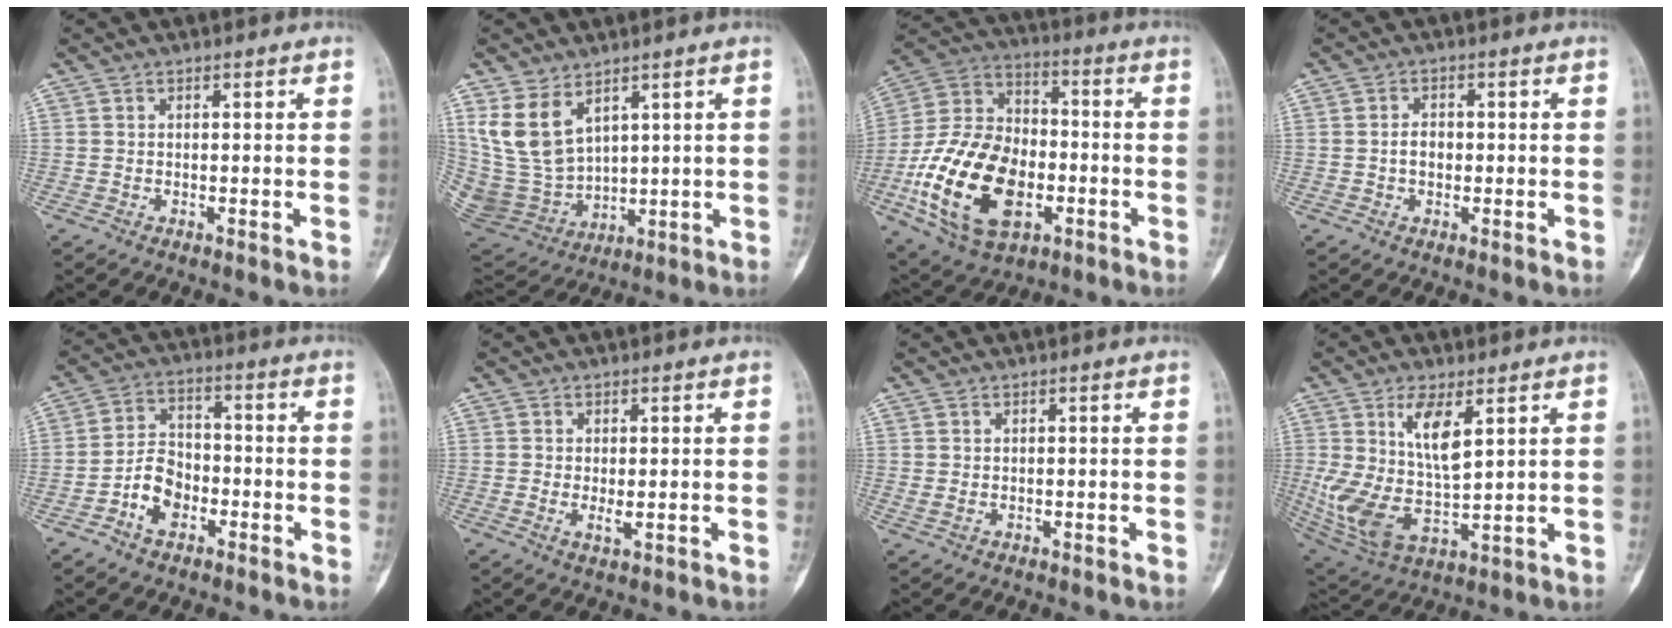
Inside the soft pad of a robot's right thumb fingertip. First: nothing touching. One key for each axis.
{"total": 12.4, "fx": 5.9, "fy": 8.2, "fz": 7.1, "tx": -0.117, "ty": -0.029, "tz": 0.148}
{"total": 23.9, "fx": -6.7, "fy": 14.8, "fz": 17.5, "tx": -0.315, "ty": 0.027, "tz": -0.107}
{"total": 2.7, "fx": -0.4, "fy": 1.9, "fz": 1.9, "tx": -0.021, "ty": 0.008, "tz": -0.011}
{"total": 7.8, "fx": -3.6, "fy": 5.2, "fz": 4.5, "tx": -0.064, "ty": 0.032, "tz": -0.072}
{"total": 2.1, "fx": -0.2, "fy": 0.9, "fz": 1.9, "tx": -0.038, "ty": -0.005, "tz": -0.002}
{"total": 0.8, "fx": 0.0, "fy": 0.6, "fz": 0.6, "tx": -0.015, "ty": 0.005, "tz": 0.004}
{"total": 14.4, "fx": 4.4, "fy": 6.1, "fz": 12.3, "tx": -0.250, "ty": -0.023, "tz": 0.102}